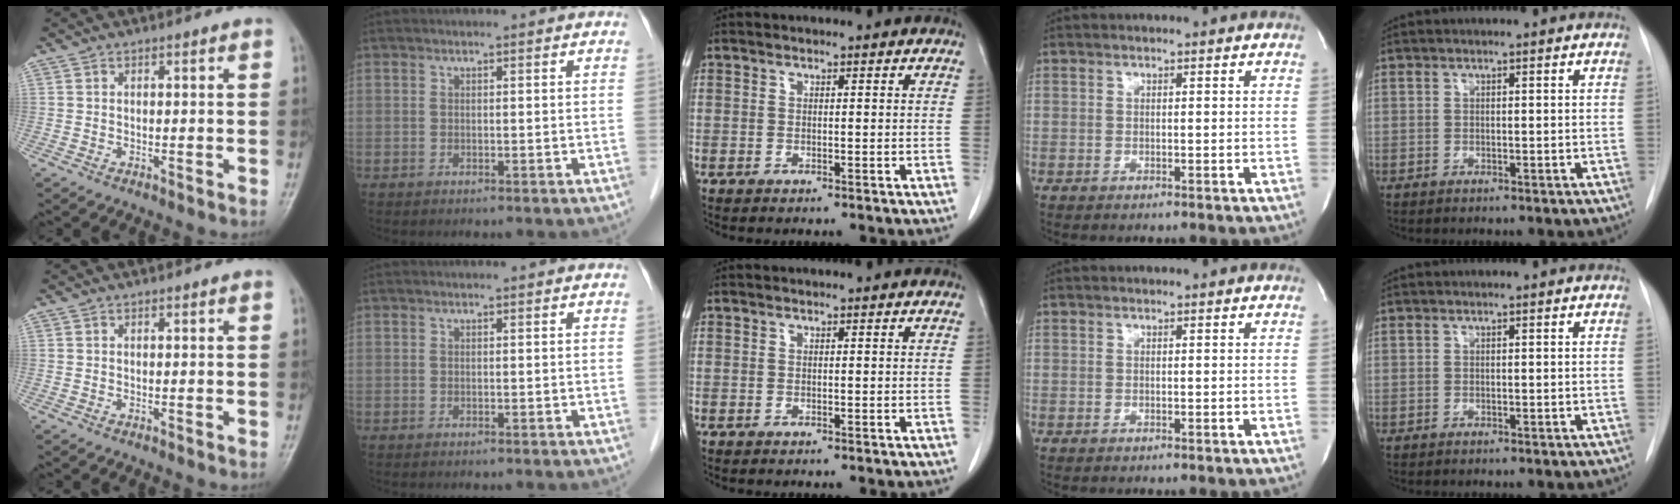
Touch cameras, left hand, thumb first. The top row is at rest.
{}